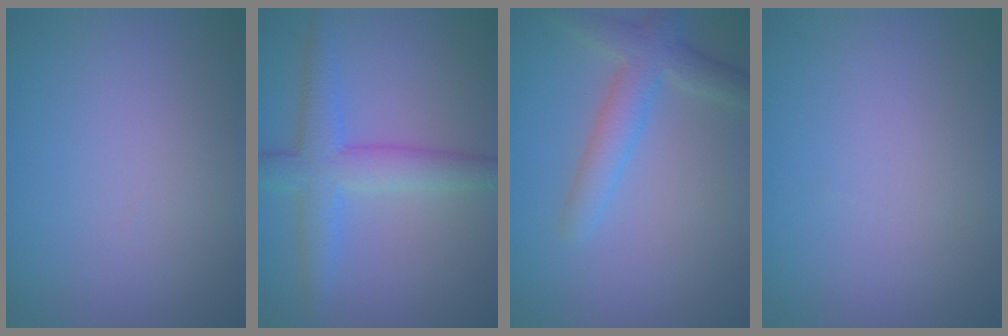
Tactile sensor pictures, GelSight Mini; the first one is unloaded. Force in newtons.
{"total": 4.7, "press": 4.7, "slide": 0.1}
{"total": 3.6, "press": 3.6, "slide": 0.0}
{"total": 0.0}